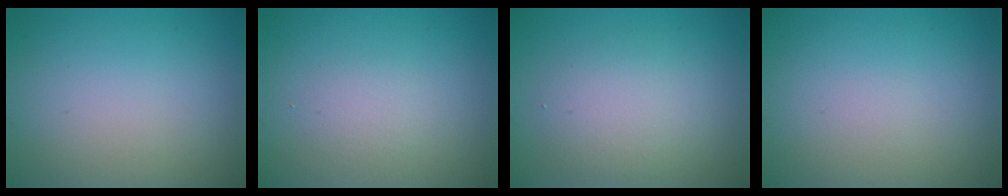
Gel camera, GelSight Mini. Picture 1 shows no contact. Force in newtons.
{"total": 1.3, "press": 1.3, "slide": 0.1}
{"total": 3.0, "press": 3.0, "slide": 0.1}
{"total": 0.0}